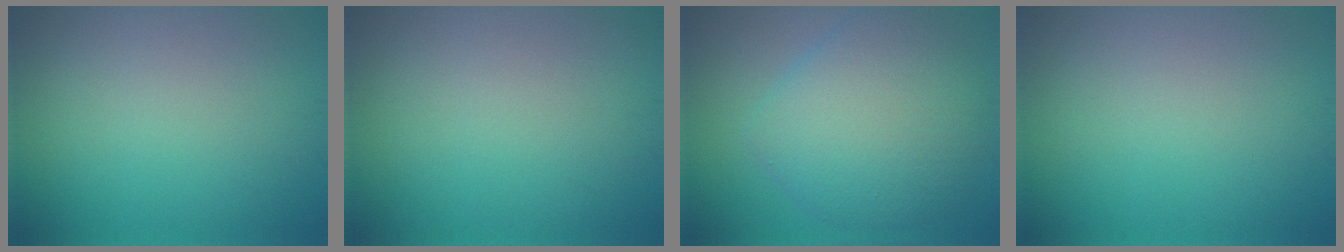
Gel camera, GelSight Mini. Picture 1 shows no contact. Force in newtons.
{"total": 0.0}
{"total": 7.5, "press": 7.5, "slide": 0.3}
{"total": 0.0}